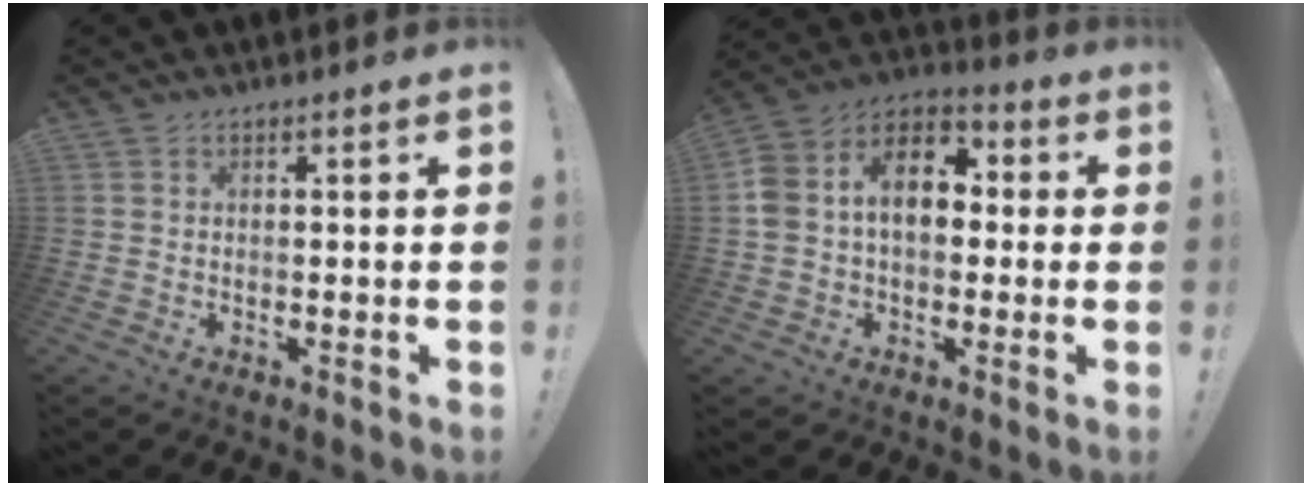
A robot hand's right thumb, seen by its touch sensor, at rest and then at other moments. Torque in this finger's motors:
{"motor_torque": [1.53, 1.53, 0.08, 0.01, 0.04]}